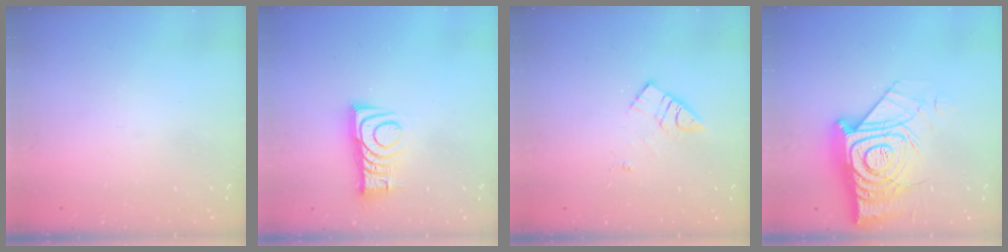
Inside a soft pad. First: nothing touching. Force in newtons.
{"total": 10.1, "press": 10.1, "slide": 0.3}
{"total": 9.3, "press": 9.3, "slide": 0.5}
{"total": 22.0, "press": 21.9, "slide": 1.7}